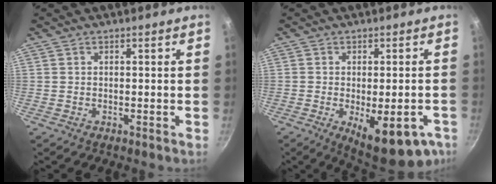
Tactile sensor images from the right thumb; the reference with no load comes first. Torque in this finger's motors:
{"motor_torque": [-0.10, 0.50, 0.07, -0.10, 0.24]}